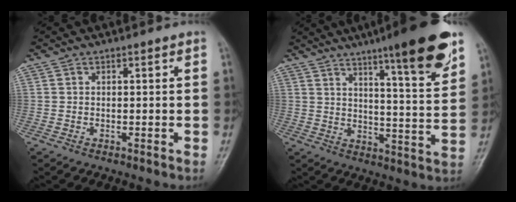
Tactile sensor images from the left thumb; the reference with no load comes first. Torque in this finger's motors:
{"motor_torque": [2.46, 1.36, 1.72, -1.05, 0.33]}